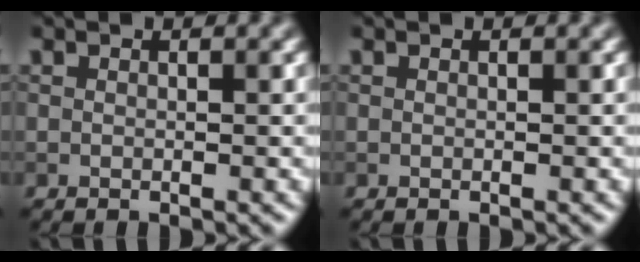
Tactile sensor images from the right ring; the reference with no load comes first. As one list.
[{"total": 0.0}]